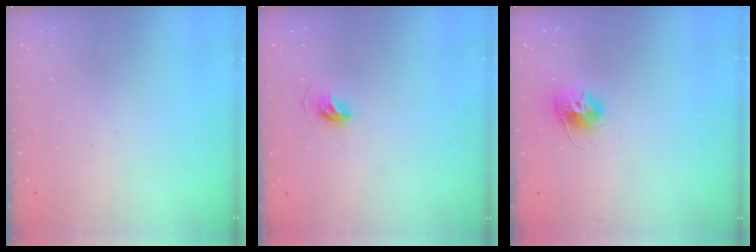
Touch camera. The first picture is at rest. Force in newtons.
{"total": 5.4, "press": 5.2, "slide": 1.2}
{"total": 10.2, "press": 10.1, "slide": 0.7}